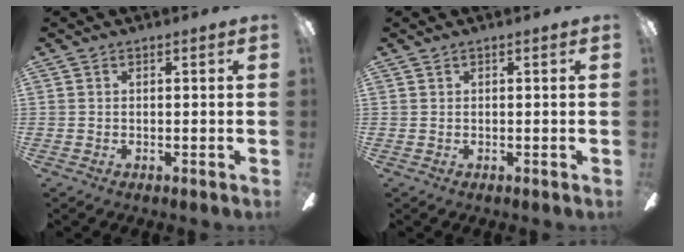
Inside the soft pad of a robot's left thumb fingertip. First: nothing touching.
{"total": 0.0}